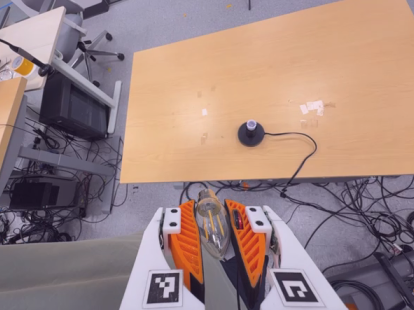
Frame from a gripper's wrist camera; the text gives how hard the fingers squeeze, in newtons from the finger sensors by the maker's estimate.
{"total": 20.5, "left": 22.4, "right": 18.5}